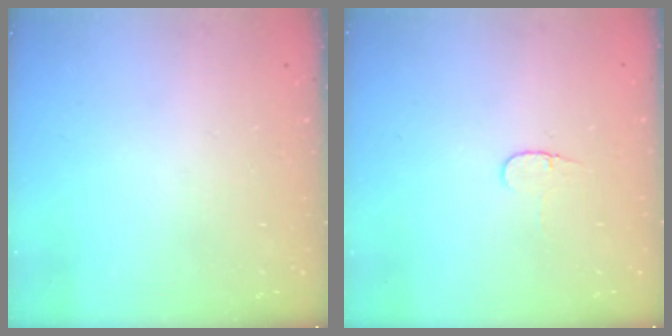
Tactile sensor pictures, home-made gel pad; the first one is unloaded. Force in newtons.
{"total": 3.7, "press": 3.6, "slide": 0.4}